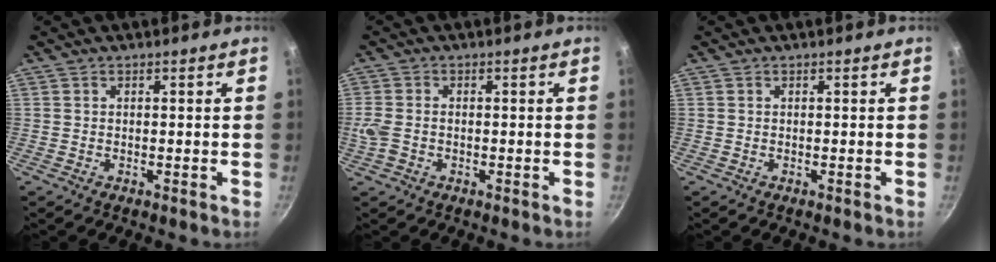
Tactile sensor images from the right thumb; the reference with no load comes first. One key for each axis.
{"total": 3.9, "fx": -1.1, "fy": 2.8, "fz": 2.5, "tx": -0.061, "ty": 0.004, "tz": -0.026}
{"total": 0.0}